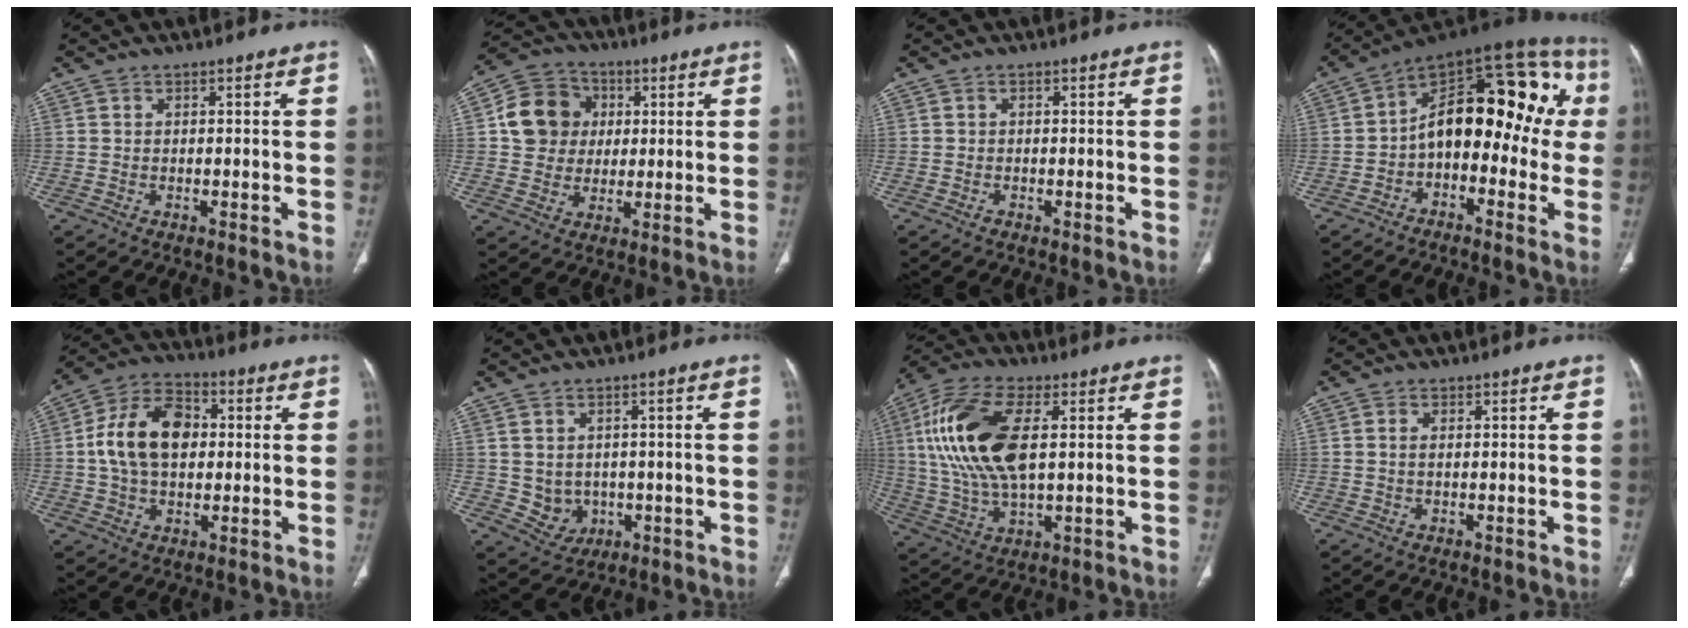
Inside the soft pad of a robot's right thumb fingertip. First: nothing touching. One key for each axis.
{"total": 11.7, "fx": 2.1, "fy": 10.5, "fz": 4.8, "tx": -0.064, "ty": 0.008, "tz": 0.032}
{"total": 0.6, "fx": -0.4, "fy": 0.5, "fz": 0.2, "tx": -0.003, "ty": 0.001, "tz": -0.008}
{"total": 22.0, "fx": -0.1, "fy": 12.2, "fz": 18.3, "tx": -0.212, "ty": 0.063, "tz": -0.017}
{"total": 14.4, "fx": 1.3, "fy": 9.6, "fz": 10.7, "tx": -0.177, "ty": 0.021, "tz": 0.015}
{"total": 5.4, "fx": -0.2, "fy": 4.8, "fz": 2.4, "tx": -0.018, "ty": -0.001, "tz": 0.015}
{"total": 18.7, "fx": 3.4, "fy": 8.7, "fz": 16.2, "tx": -0.345, "ty": 0.001, "tz": 0.066}
{"total": 1.0, "fx": 0.2, "fy": 0.4, "fz": 0.9, "tx": -0.026, "ty": 0.001, "tz": 0.006}